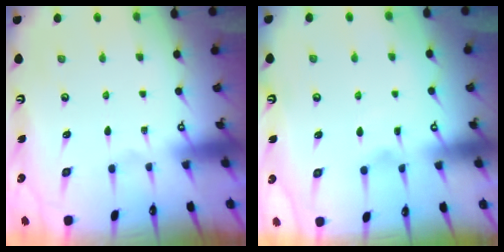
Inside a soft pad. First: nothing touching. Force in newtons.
{"total": 2.2, "press": 2.2, "slide": 0.5}